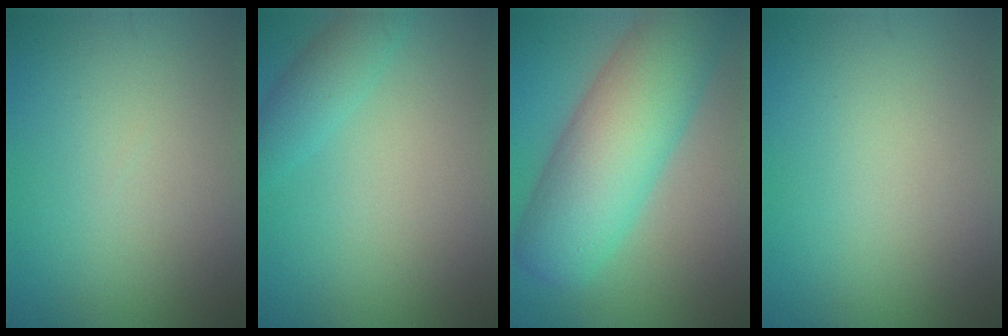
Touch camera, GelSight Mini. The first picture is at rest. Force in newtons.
{"total": 2.4, "press": 2.4, "slide": 0.1}
{"total": 10.2, "press": 10.2, "slide": 0.2}
{"total": 0.0}